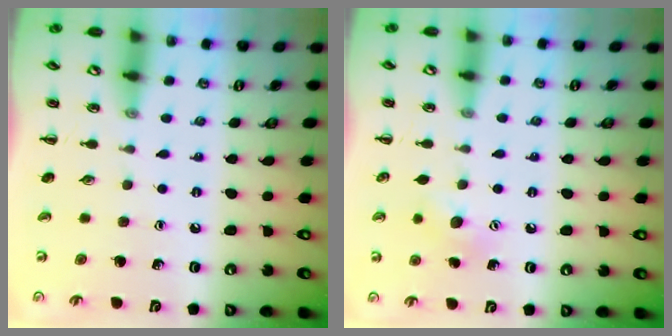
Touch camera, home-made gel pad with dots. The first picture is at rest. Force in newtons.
{"total": 6.2, "press": 6.0, "slide": 1.6}